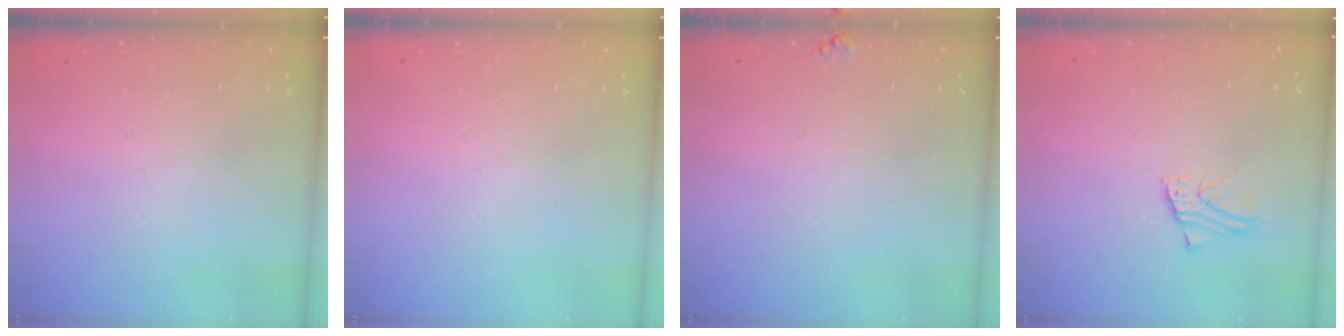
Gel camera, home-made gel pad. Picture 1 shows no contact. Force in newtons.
{"total": 0.0}
{"total": 3.8, "press": 3.8, "slide": 0.4}
{"total": 2.2, "press": 2.2, "slide": 0.0}